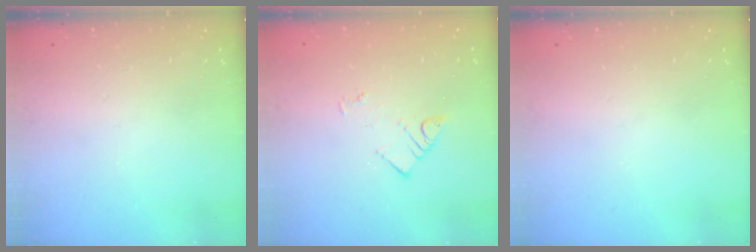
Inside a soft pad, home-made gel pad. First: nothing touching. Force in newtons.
{"total": 4.1, "press": 4.1, "slide": 0.2}
{"total": 0.0}